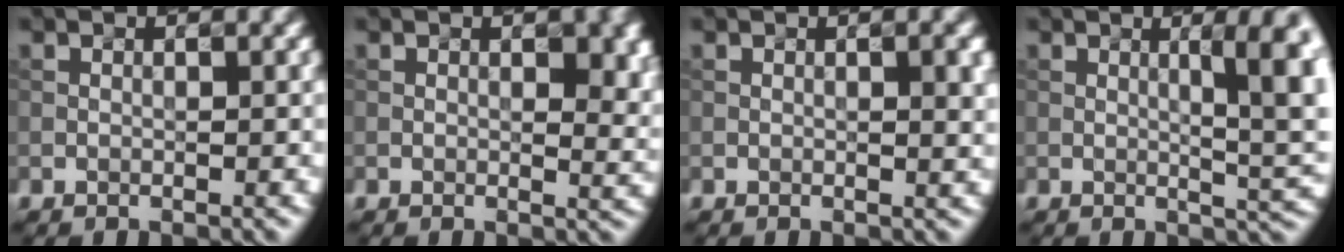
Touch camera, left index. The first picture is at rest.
{"total": 4.3, "force": [1.1, 1.7, 3.8], "torque": [-0.040, -0.004, 0.027]}
{"total": 2.5, "force": [0.4, 0.6, 2.3], "torque": [-0.026, 0.005, 0.010]}
{"total": 6.1, "force": [1.1, 1.2, 5.9], "torque": [-0.072, 0.000, 0.025]}